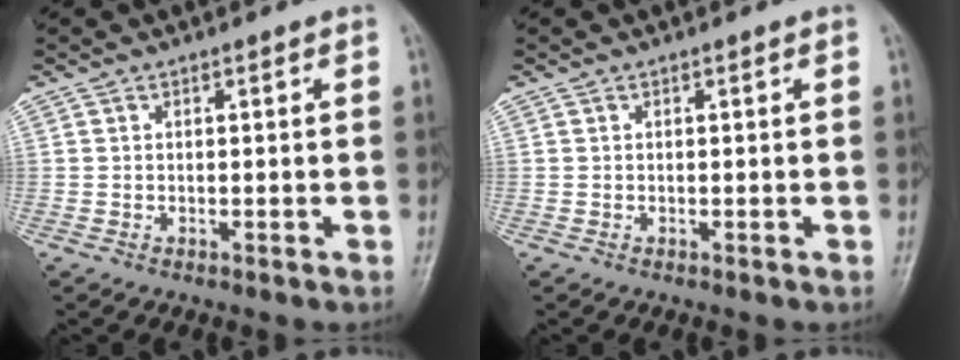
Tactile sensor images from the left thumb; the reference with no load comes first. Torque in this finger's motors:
{"motor_torque": [-0.05, 0.05, -0.07, -0.04, 0.00]}